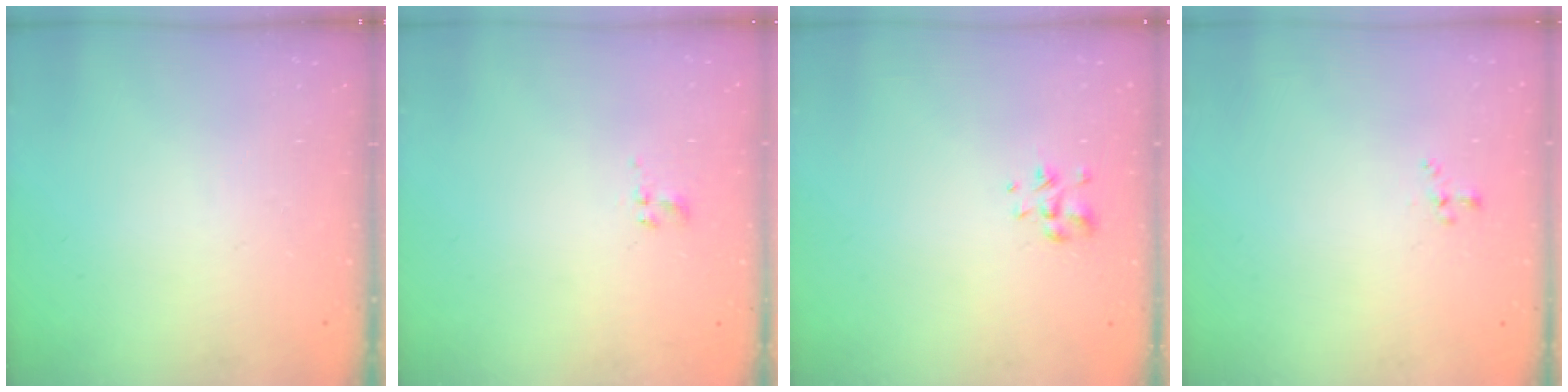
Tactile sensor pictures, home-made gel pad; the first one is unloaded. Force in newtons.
{"total": 1.0, "press": 0.8, "slide": 0.6}
{"total": 1.3, "press": 1.2, "slide": 0.6}
{"total": 0.0}